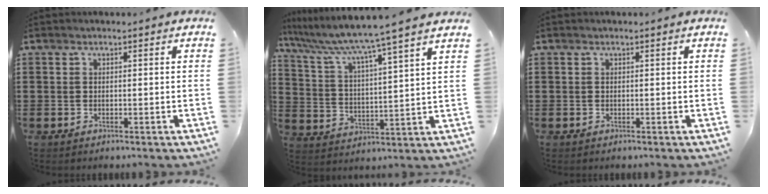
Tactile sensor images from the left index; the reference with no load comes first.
{"total": 6.8, "force": [6.0, -1.2, 3.1], "torque": [-0.088, -0.049, 0.092]}
{"total": 0.0}